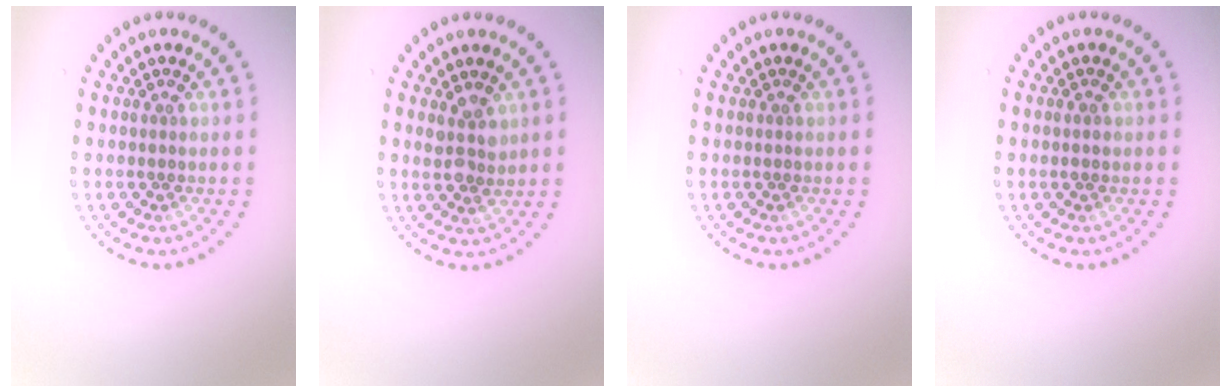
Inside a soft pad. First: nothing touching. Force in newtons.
{"total": 2.3, "press": 2.1, "slide": 1.0}
{"total": 0.0}
{"total": 0.9, "press": 0.9, "slide": 0.3}